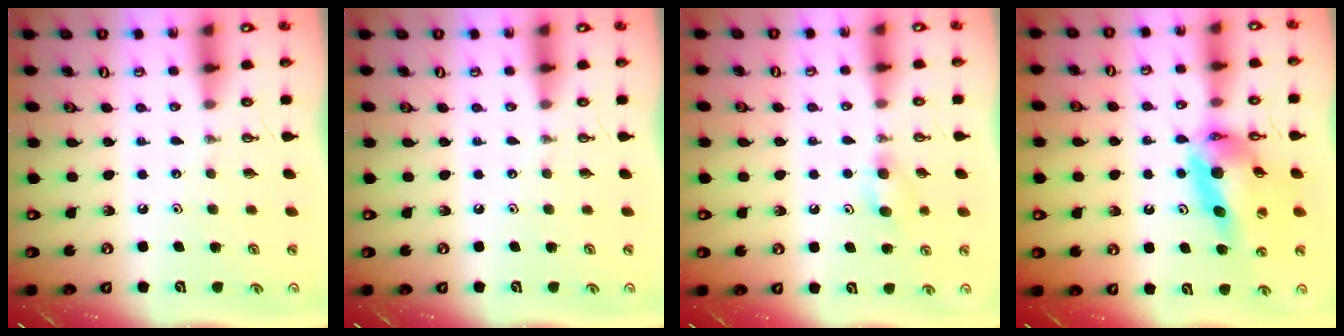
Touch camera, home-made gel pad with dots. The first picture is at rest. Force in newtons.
{"total": 0.0}
{"total": 5.5, "press": 5.3, "slide": 1.4}
{"total": 15.9, "press": 15.7, "slide": 2.0}